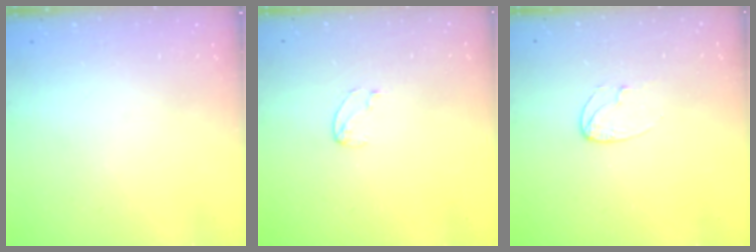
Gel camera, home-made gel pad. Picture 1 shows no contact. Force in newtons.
{"total": 3.2, "press": 3.2, "slide": 0.3}
{"total": 5.5, "press": 5.5, "slide": 0.3}